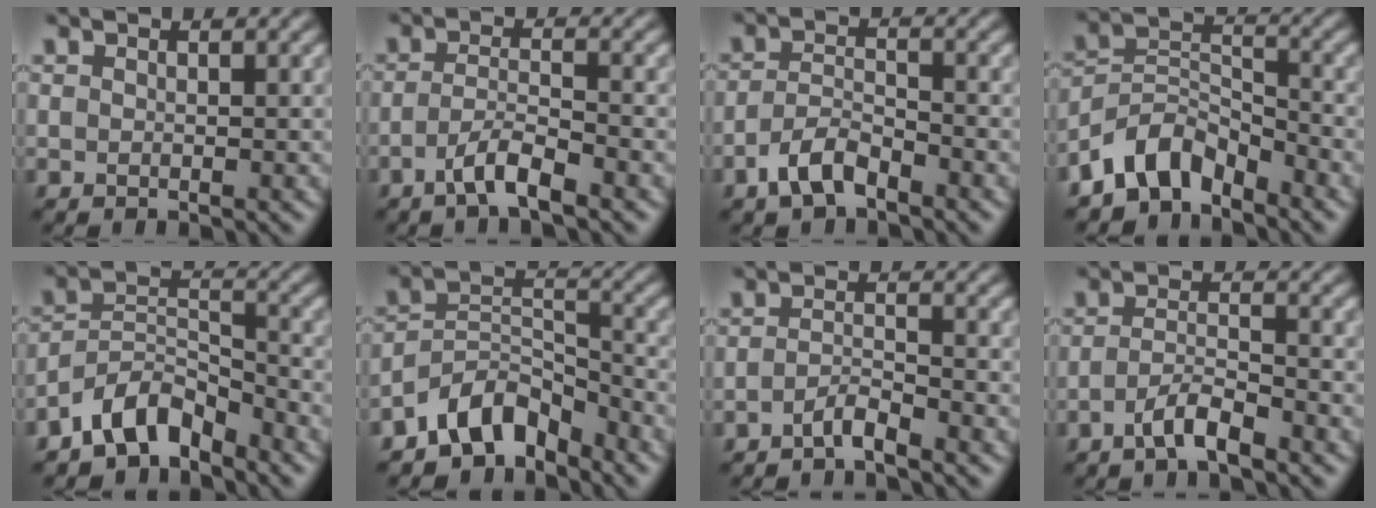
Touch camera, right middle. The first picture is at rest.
{"total": 3.2, "force": [-2.0, 0.6, 2.5], "torque": [-0.049, 0.006, -0.044]}
{"total": 3.3, "force": [-2.2, 1.3, 1.9], "torque": [-0.041, 0.008, -0.048]}
{"total": 5.4, "force": [-4.1, 2.7, 2.1], "torque": [-0.029, 0.006, -0.091]}
{"total": 5.4, "force": [-4.1, 2.4, 2.4], "torque": [-0.033, 0.008, -0.086]}
{"total": 6.0, "force": [-4.6, 2.9, 2.5], "torque": [-0.028, 0.008, -0.093]}
{"total": 1.8, "force": [-1.4, 0.2, 1.0], "torque": [-0.020, 0.006, -0.032]}
{"total": 2.9, "force": [-1.9, 0.6, 2.1], "torque": [-0.042, 0.007, -0.041]}